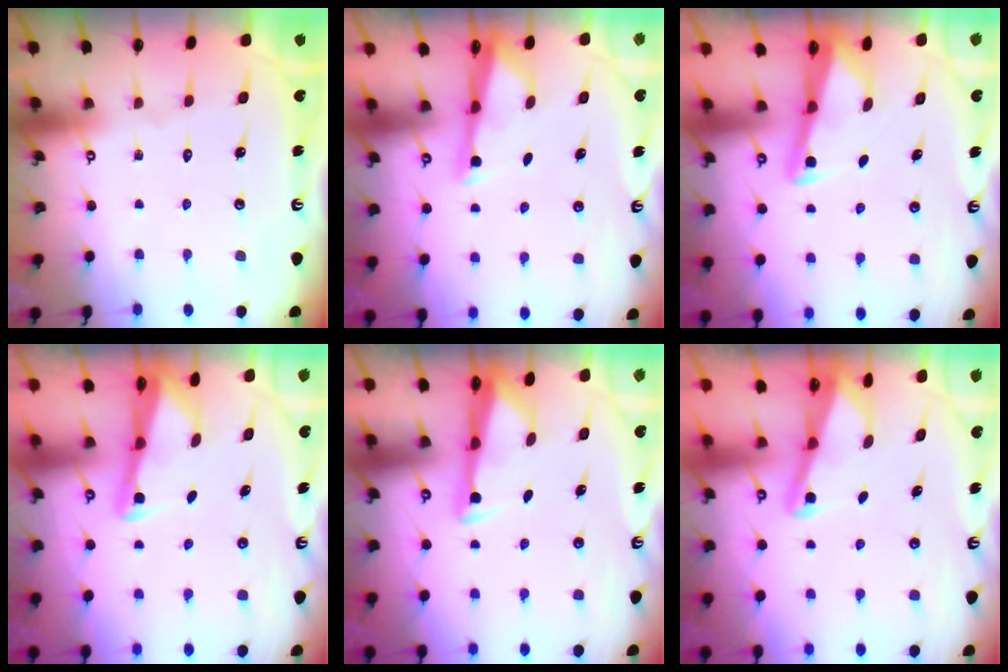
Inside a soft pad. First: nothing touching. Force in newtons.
{"total": 2.9, "press": 2.9, "slide": 0.5}
{"total": 2.9, "press": 2.9, "slide": 0.1}
{"total": 2.7, "press": 2.7, "slide": 0.3}
{"total": 3.4, "press": 3.2, "slide": 0.9}
{"total": 2.3, "press": 2.3, "slide": 0.3}